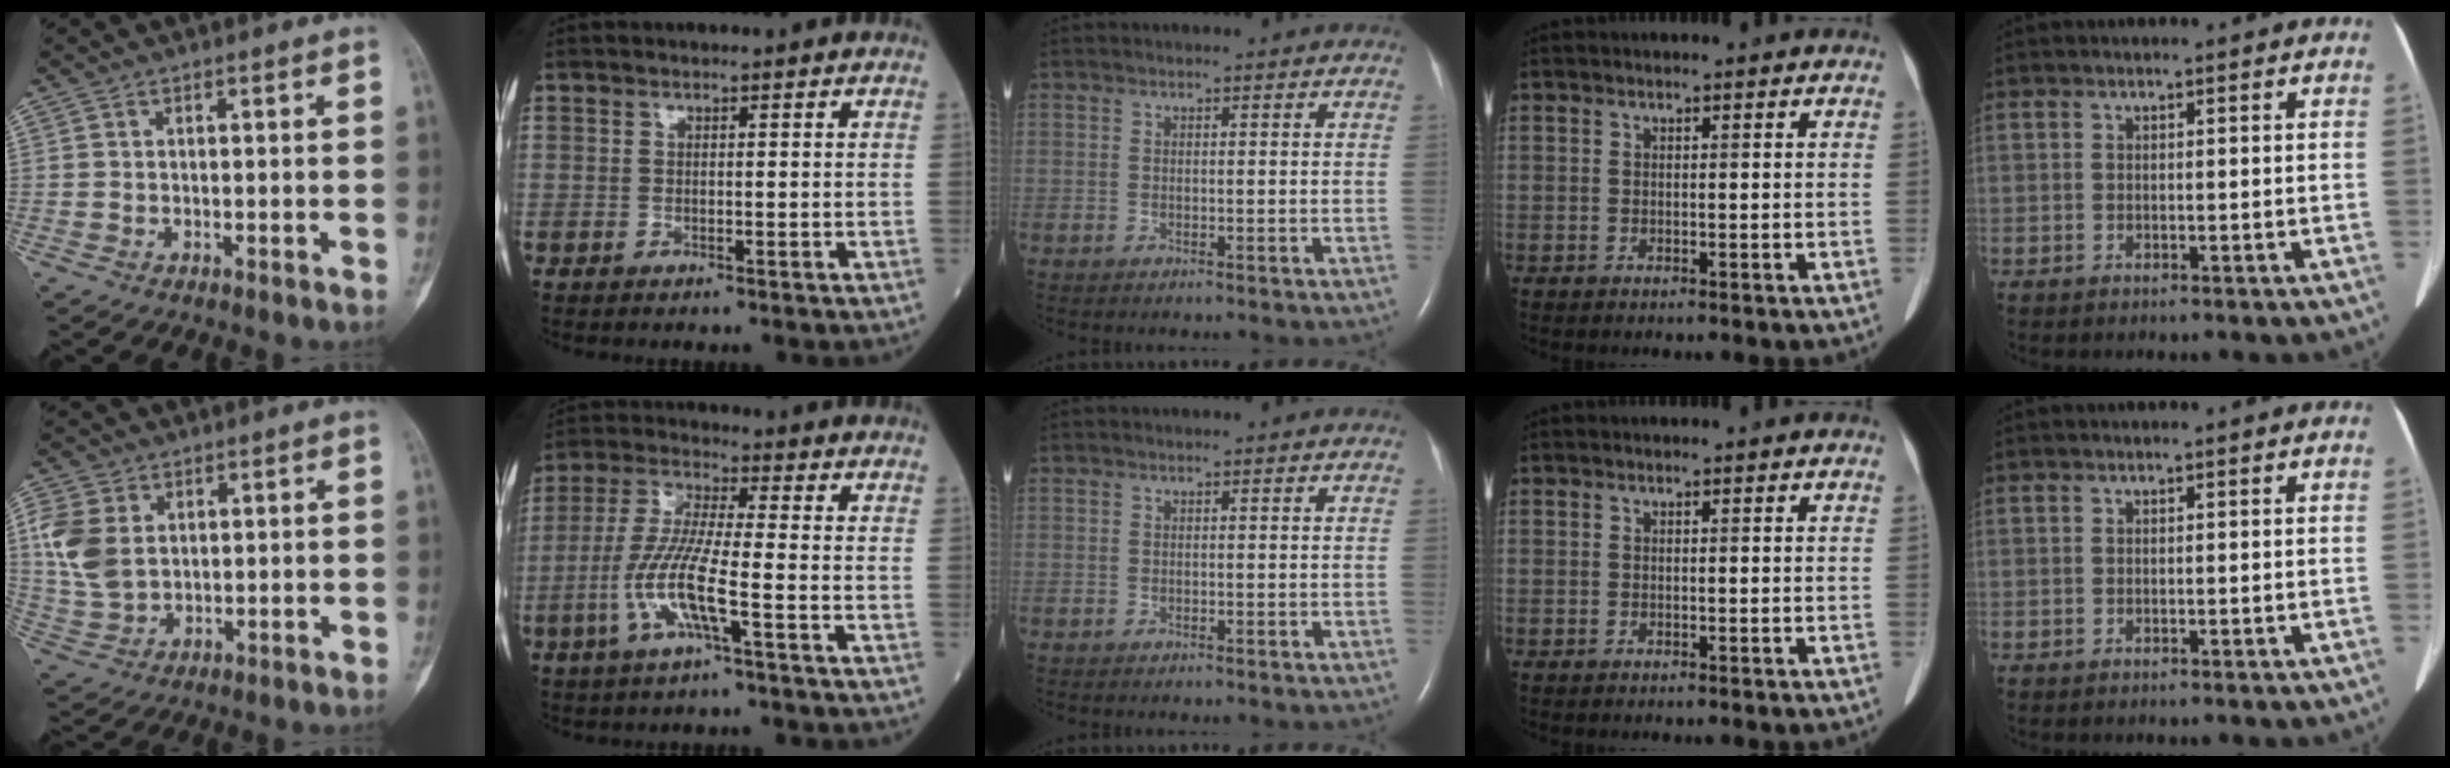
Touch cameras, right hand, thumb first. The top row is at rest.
{"thumb": {"total": 9.5, "force": [2.1, 6.8, 6.3], "torque": [-0.128, -0.004, 0.047]}, "index": {"total": 9.5, "force": [-3.4, 0.3, 8.8], "torque": [-0.187, -0.003, -0.070]}}